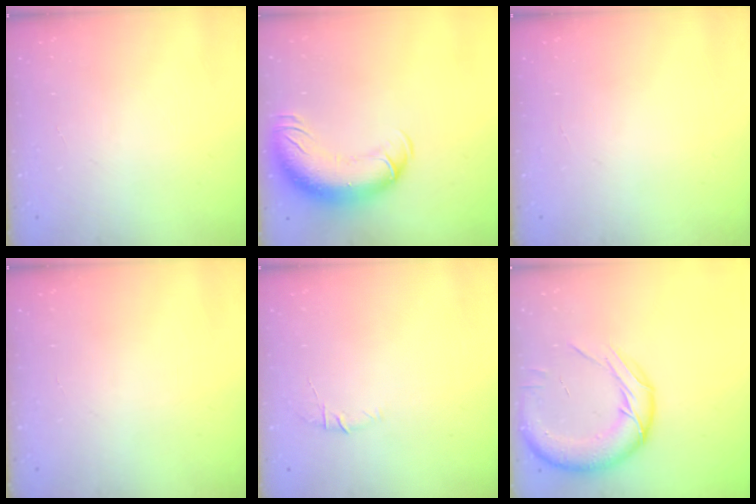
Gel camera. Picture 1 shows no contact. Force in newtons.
{"total": 14.6, "press": 14.2, "slide": 3.3}
{"total": 0.0}
{"total": 0.0}
{"total": 4.8, "press": 4.7, "slide": 1.2}
{"total": 16.0, "press": 15.9, "slide": 1.9}